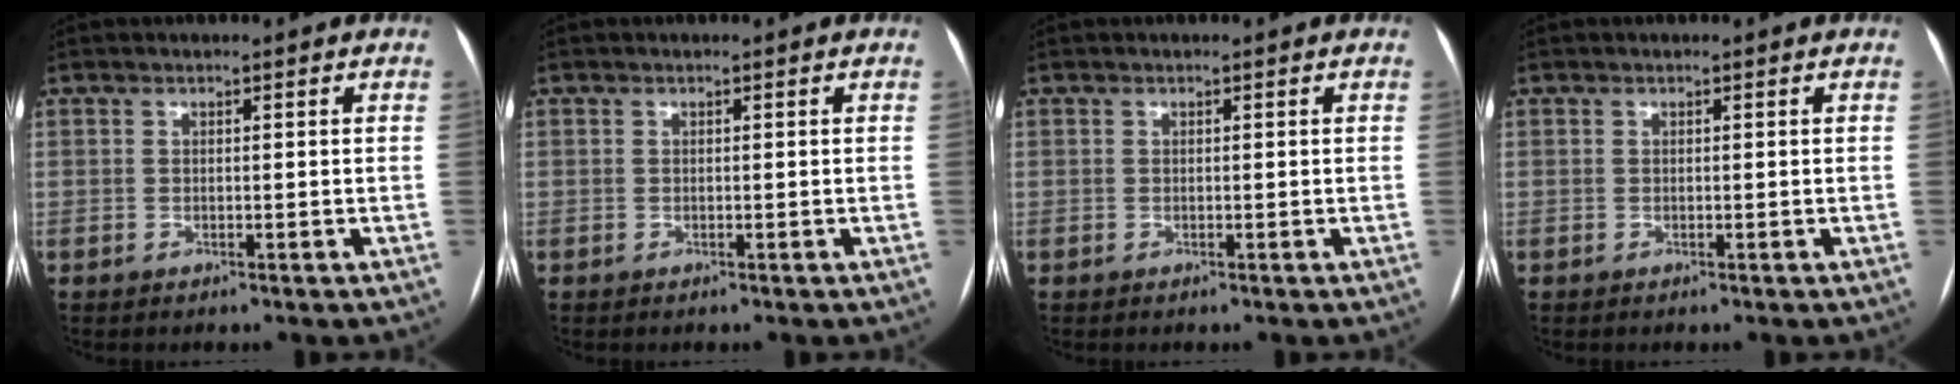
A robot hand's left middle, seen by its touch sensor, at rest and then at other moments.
{"total": 0.0}
{"total": 0.0}
{"total": 0.0}